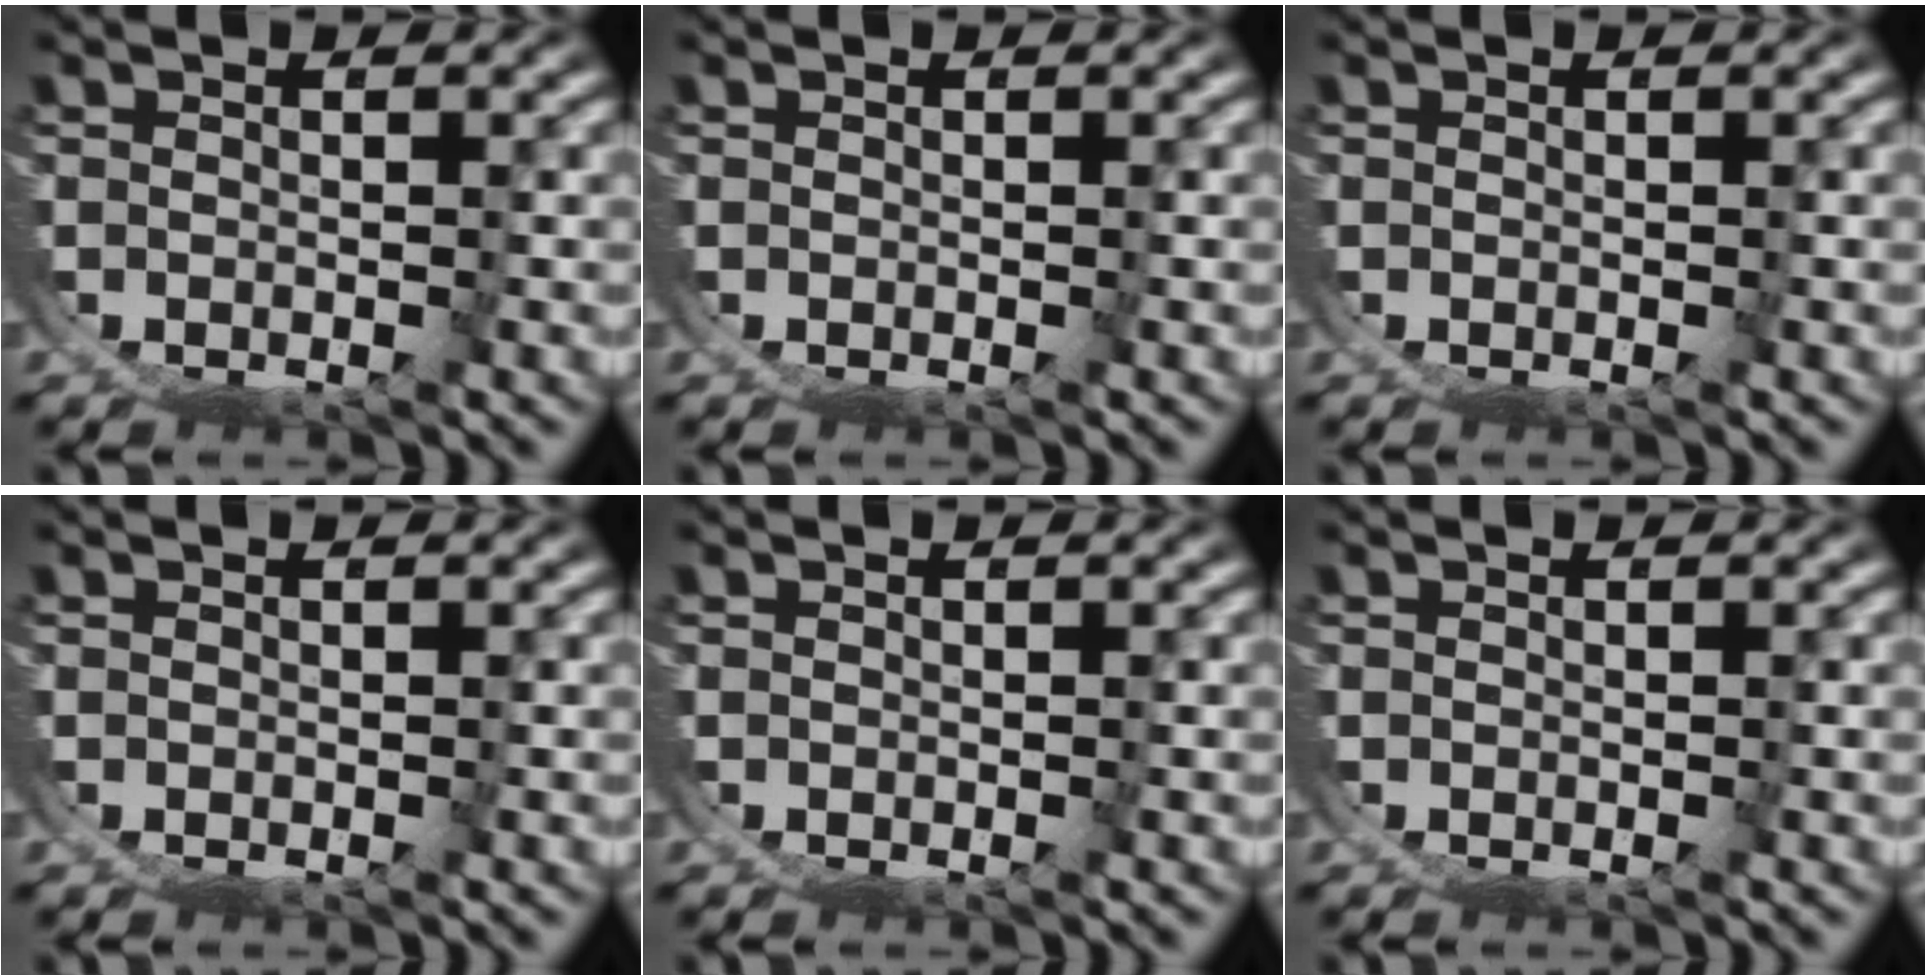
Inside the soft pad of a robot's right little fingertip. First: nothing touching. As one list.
[{"total": 0.0}, {"total": 0.0}, {"total": 0.0}, {"total": 0.0}, {"total": 0.0}]